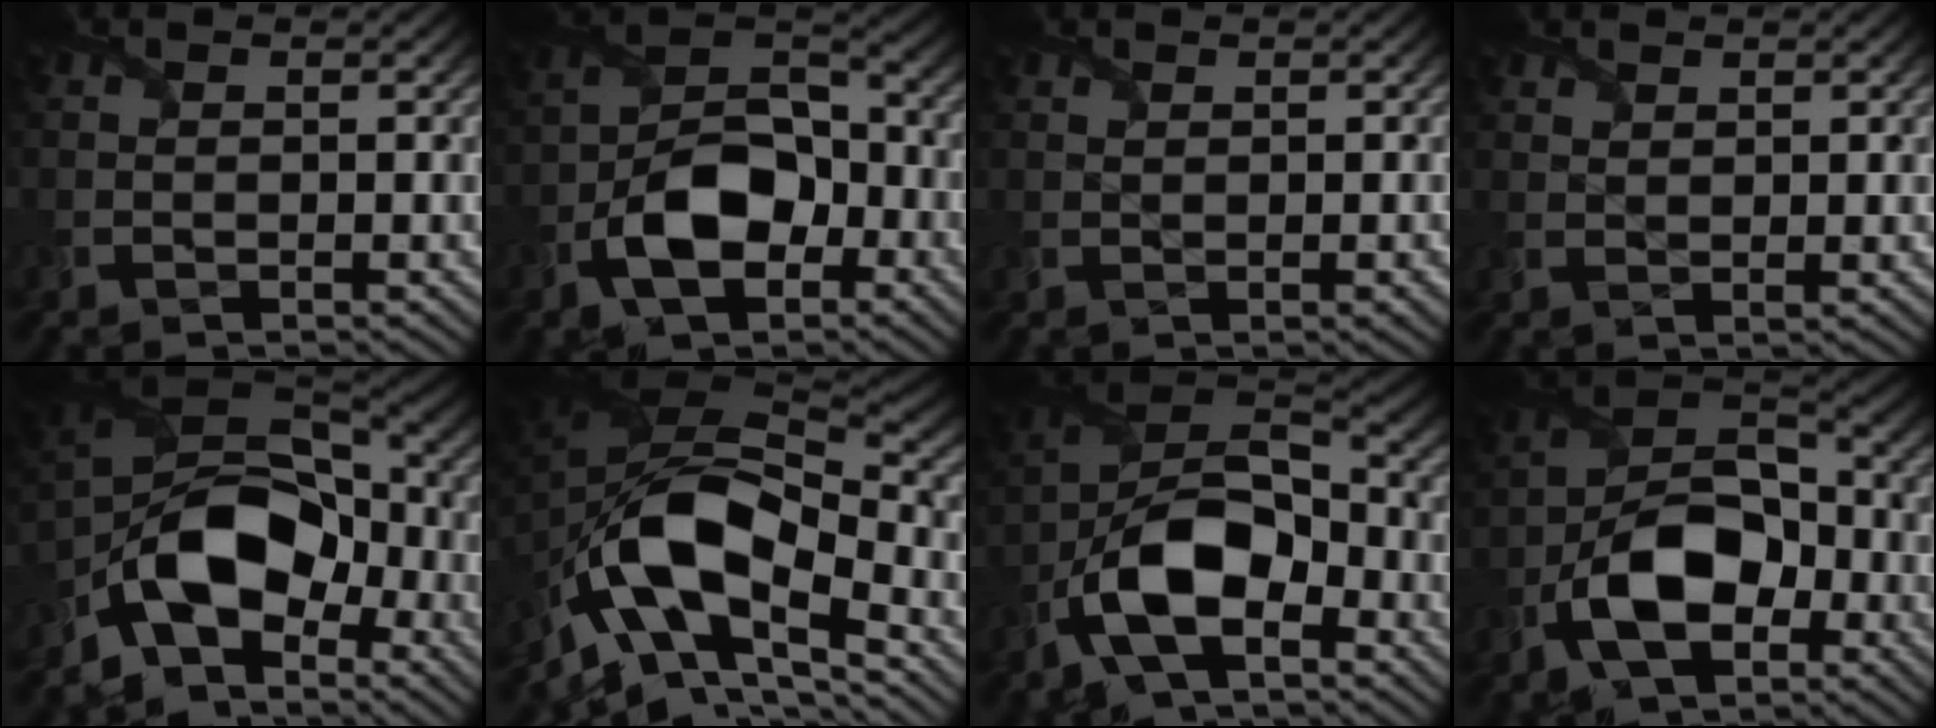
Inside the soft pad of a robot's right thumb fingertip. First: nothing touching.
{"total": 10.7, "force": [-4.4, 6.2, 7.5], "torque": [-0.143, 0.001, -0.087]}
{"total": 1.0, "force": [0.8, 0.3, 0.5], "torque": [-0.009, 0.001, 0.018]}
{"total": 1.7, "force": [1.6, 0.4, 0.3], "torque": [-0.010, 0.001, 0.037]}
{"total": 13.1, "force": [-6.0, 7.7, 8.8], "torque": [-0.174, -0.009, -0.126]}
{"total": 14.4, "force": [-5.9, 7.6, 10.6], "torque": [-0.200, -0.018, -0.115]}
{"total": 13.2, "force": [-6.1, 6.7, 9.6], "torque": [-0.200, -0.015, -0.128]}
{"total": 11.9, "force": [-5.0, 6.8, 8.4], "torque": [-0.164, -0.002, -0.101]}